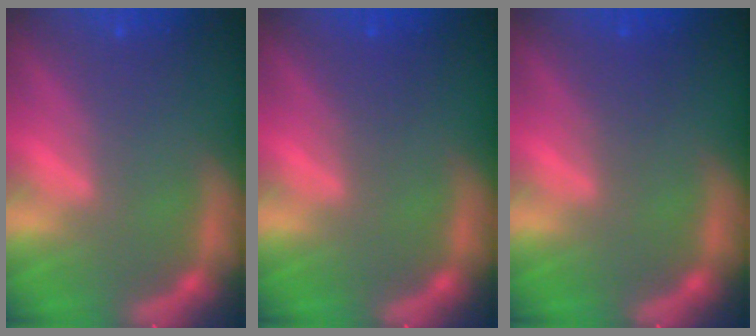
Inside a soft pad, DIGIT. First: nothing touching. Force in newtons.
{"total": 1.5}
{"total": 1.5}